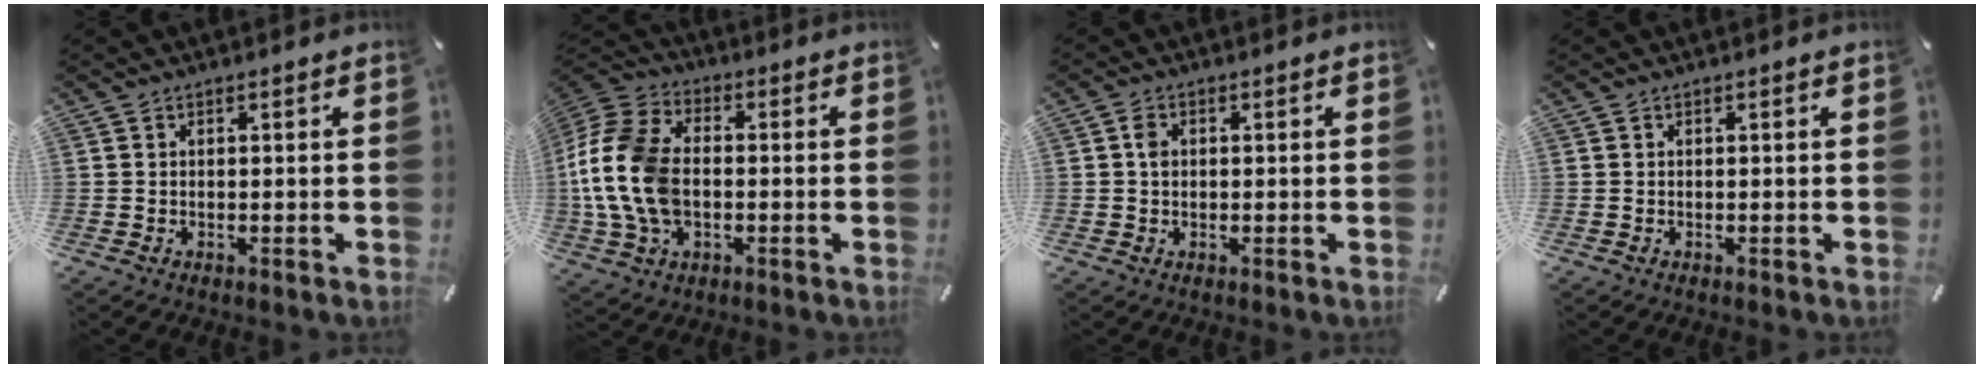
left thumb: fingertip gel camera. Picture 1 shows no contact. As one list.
[{"total": 17.0, "force": [-1.9, 11.7, 12.2], "torque": [-0.274, 0.009, -0.034]}, {"total": 2.1, "force": [0.2, 1.6, 1.4], "torque": [-0.030, 0.006, 0.003]}, {"total": 0.0}]